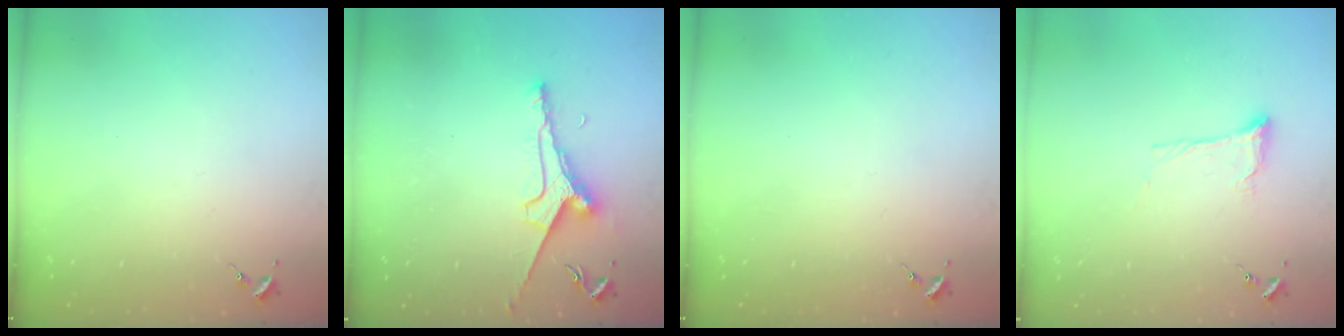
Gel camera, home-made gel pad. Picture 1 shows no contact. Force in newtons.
{"total": 7.6, "press": 7.5, "slide": 0.9}
{"total": 0.0}
{"total": 10.2, "press": 10.2, "slide": 0.7}